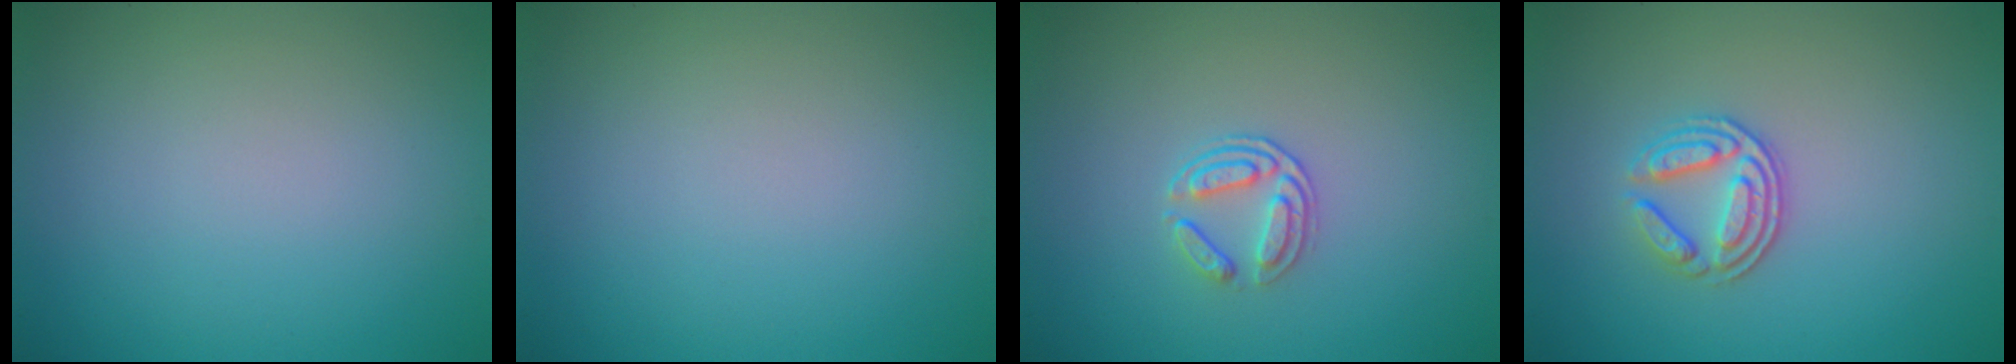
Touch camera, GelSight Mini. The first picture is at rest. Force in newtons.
{"total": 0.0}
{"total": 2.0, "press": 1.4, "slide": 1.4}
{"total": 3.0, "press": 2.5, "slide": 1.6}